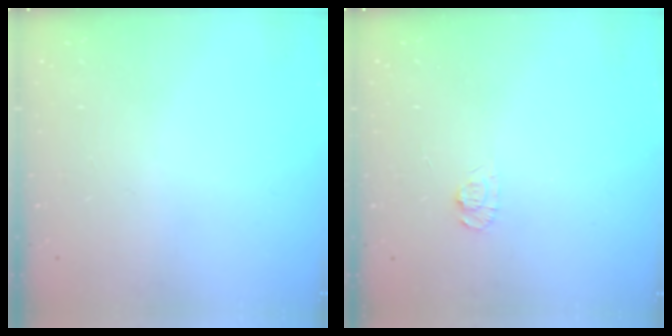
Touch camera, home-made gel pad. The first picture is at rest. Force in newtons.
{"total": 5.5, "press": 5.5, "slide": 0.6}